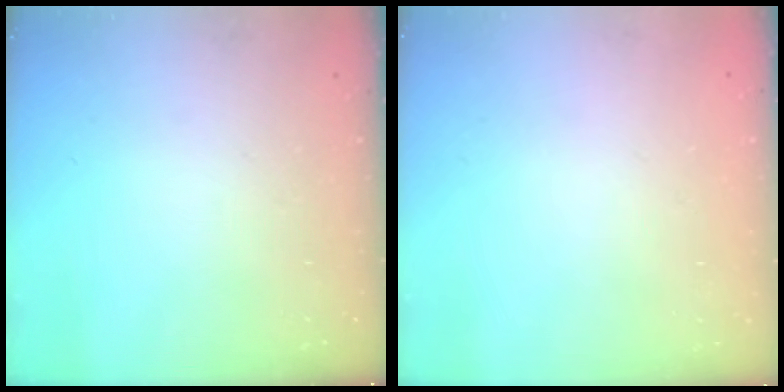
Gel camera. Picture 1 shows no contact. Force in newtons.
{"total": 1.8, "press": 1.8, "slide": 0.2}